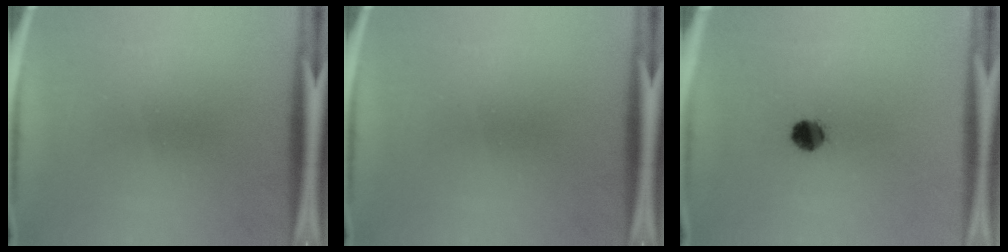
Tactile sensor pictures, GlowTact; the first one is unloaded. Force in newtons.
{"total": 0.0}
{"total": 5.0}